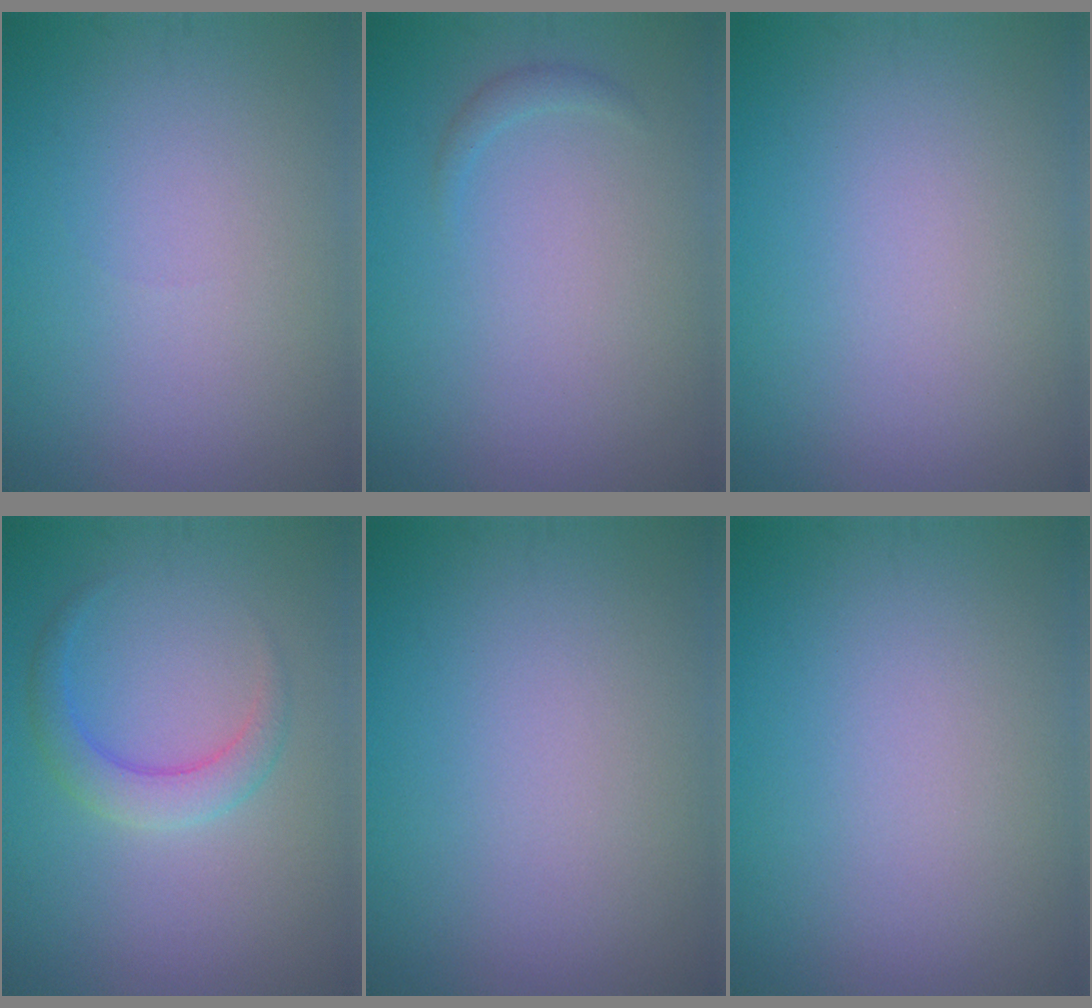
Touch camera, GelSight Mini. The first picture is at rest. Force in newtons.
{"total": 0.8, "press": 0.8, "slide": 0.0}
{"total": 0.0}
{"total": 2.7, "press": 2.7, "slide": 0.2}
{"total": 0.0}
{"total": 0.0}